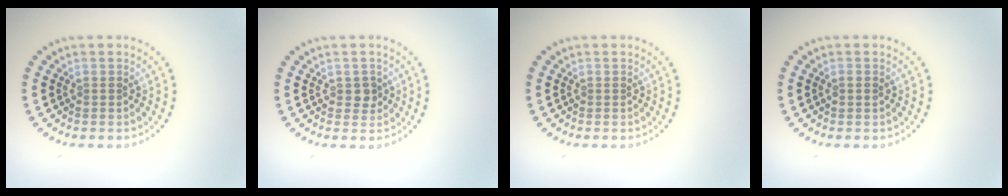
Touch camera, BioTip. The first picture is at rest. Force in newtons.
{"total": 1.3, "press": 1.2, "slide": 0.3}
{"total": 0.0}
{"total": 0.8, "press": 0.8, "slide": 0.0}